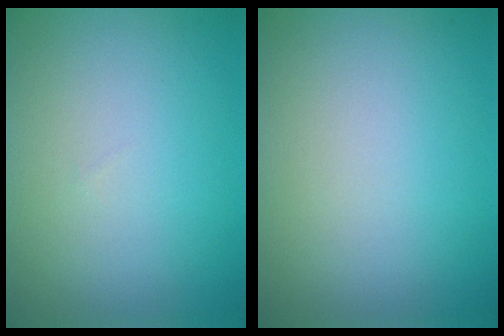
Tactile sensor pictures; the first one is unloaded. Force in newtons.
{"total": 0.0}